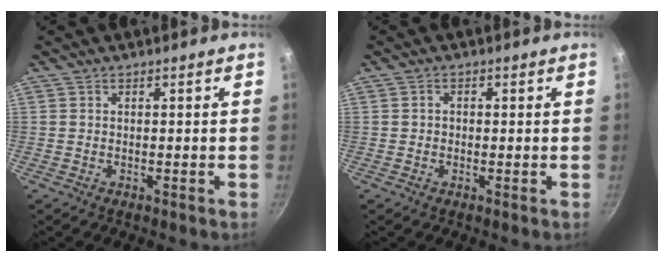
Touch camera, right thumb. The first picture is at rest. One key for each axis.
{"total": 0.9, "fx": 0.0, "fy": 0.9, "fz": 0.4, "tx": -0.002, "ty": 0.003, "tz": -0.001}